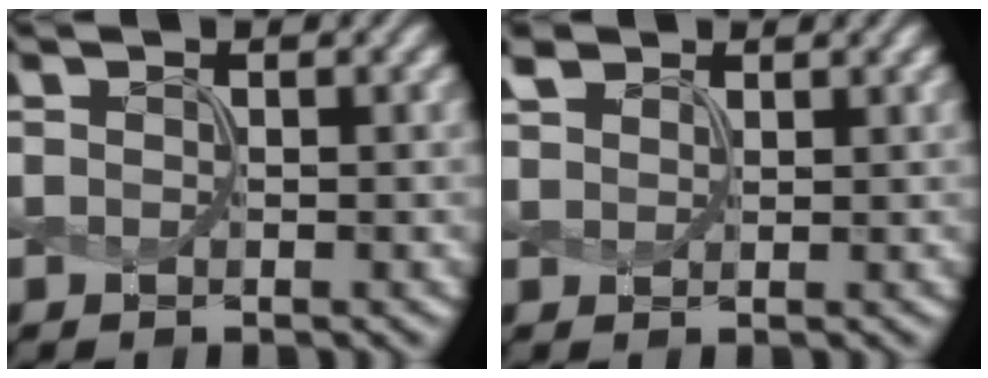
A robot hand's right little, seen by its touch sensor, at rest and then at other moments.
{"total": 2.5, "force": [2.0, 1.1, 1.0], "torque": [-0.029, 0.012, 0.043]}